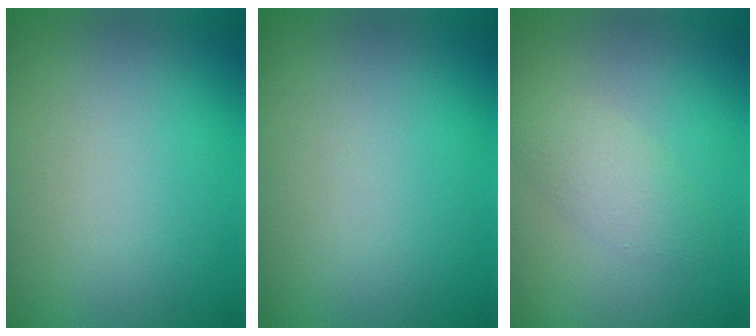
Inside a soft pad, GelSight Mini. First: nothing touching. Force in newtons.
{"total": 0.0}
{"total": 2.2, "press": 2.2, "slide": 0.0}